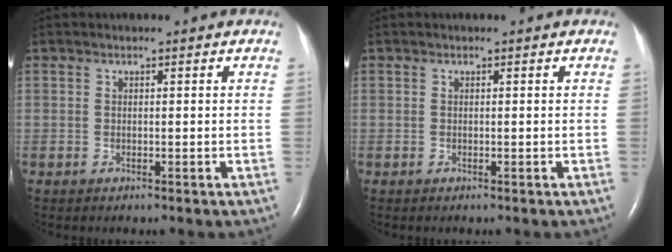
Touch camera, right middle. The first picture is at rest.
{"total": 0.0}